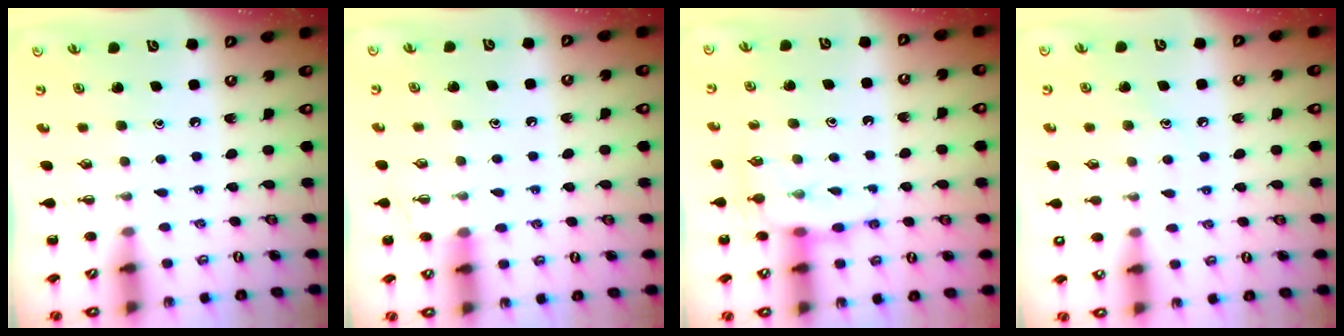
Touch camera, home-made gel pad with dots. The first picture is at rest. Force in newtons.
{"total": 4.2, "press": 4.0, "slide": 1.2}
{"total": 8.3, "press": 8.3, "slide": 0.7}
{"total": 7.3, "press": 7.1, "slide": 1.8}